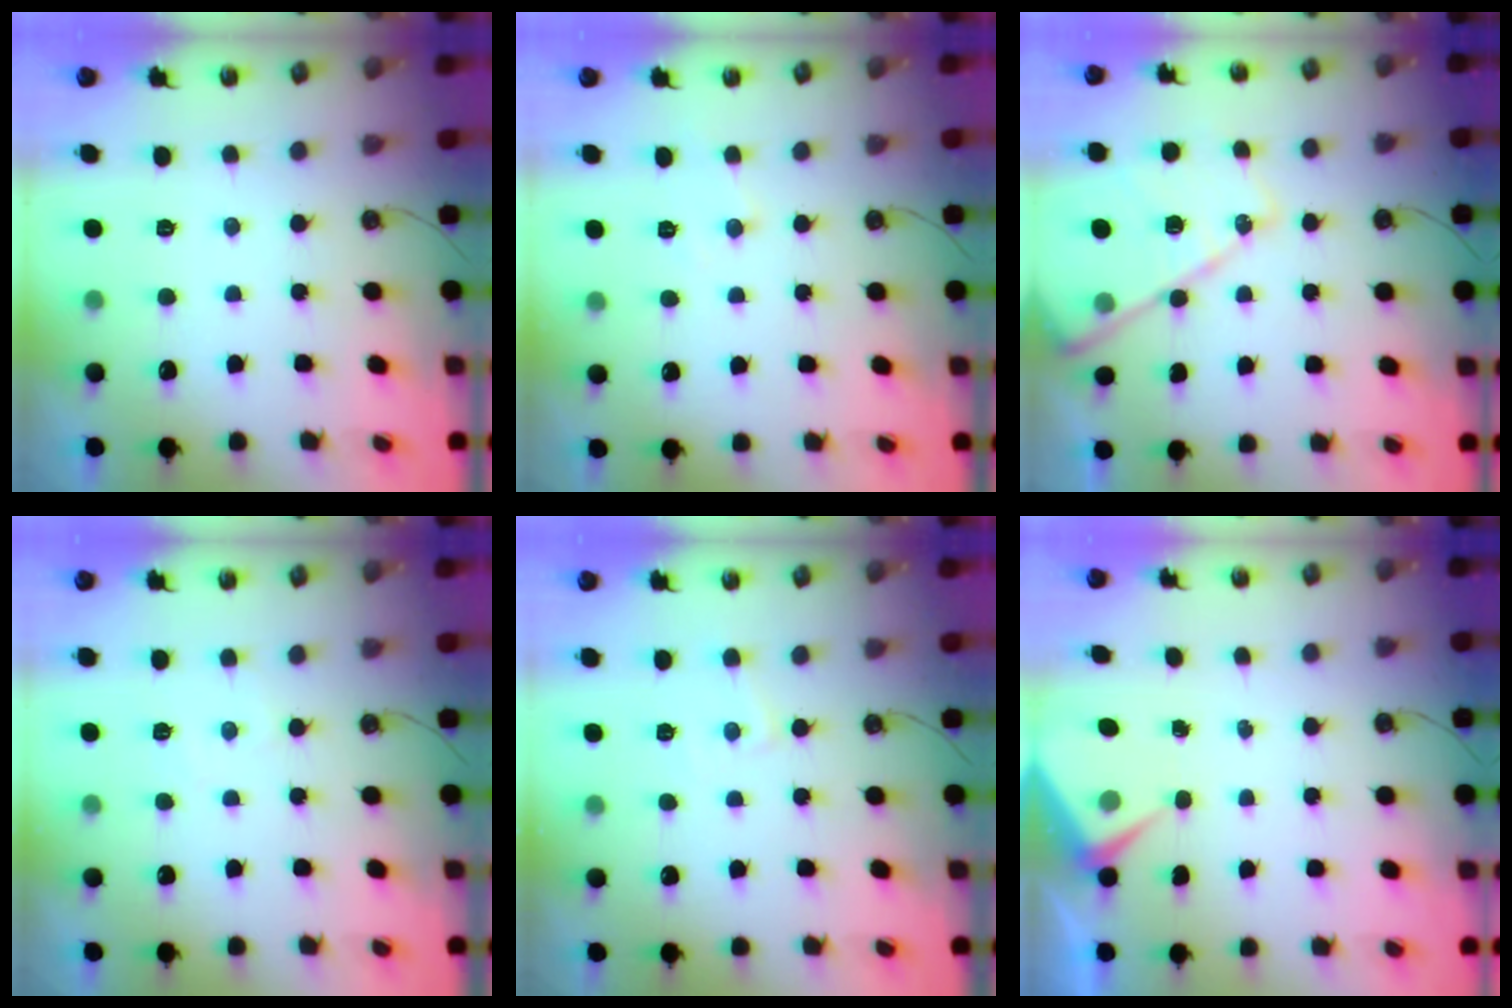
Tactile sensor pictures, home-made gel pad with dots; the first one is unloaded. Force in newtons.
{"total": 5.7, "press": 5.7, "slide": 0.6}
{"total": 15.8, "press": 15.8, "slide": 1.2}
{"total": 4.5, "press": 4.4, "slide": 0.7}
{"total": 5.3, "press": 5.2, "slide": 0.7}
{"total": 4.3, "press": 4.2, "slide": 0.7}